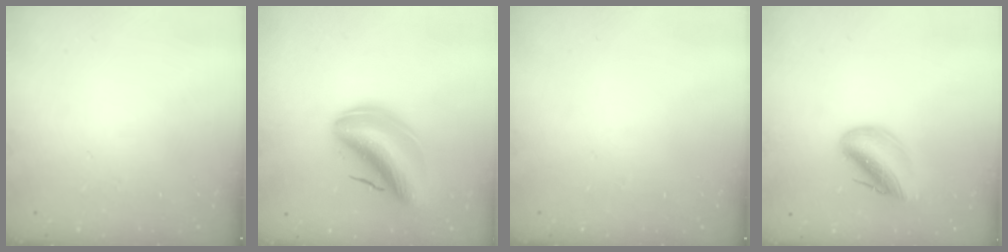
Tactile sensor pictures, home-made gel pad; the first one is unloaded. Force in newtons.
{"total": 10.9, "press": 10.4, "slide": 3.3}
{"total": 0.0}
{"total": 10.5, "press": 10.1, "slide": 2.7}